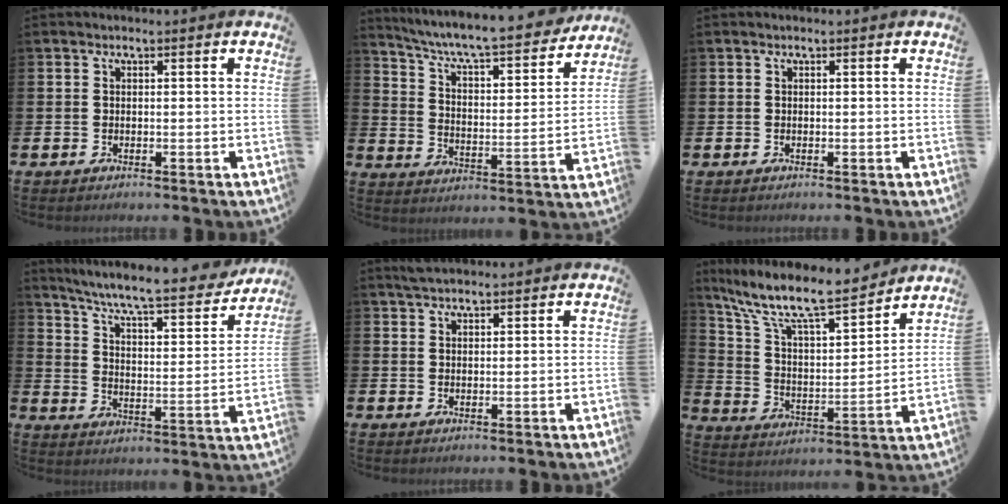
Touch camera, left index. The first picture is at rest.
{"total": 7.7, "force": [7.1, 0.8, 2.9], "torque": [-0.076, -0.059, 0.114]}
{"total": 0.0}
{"total": 8.5, "force": [7.6, 1.1, 3.7], "torque": [-0.093, -0.056, 0.121]}
{"total": 2.4, "force": [2.3, 0.5, 0.6], "torque": [-0.005, -0.002, 0.040]}
{"total": 11.1, "force": [9.7, 2.1, 4.9], "torque": [-0.133, -0.064, 0.164]}